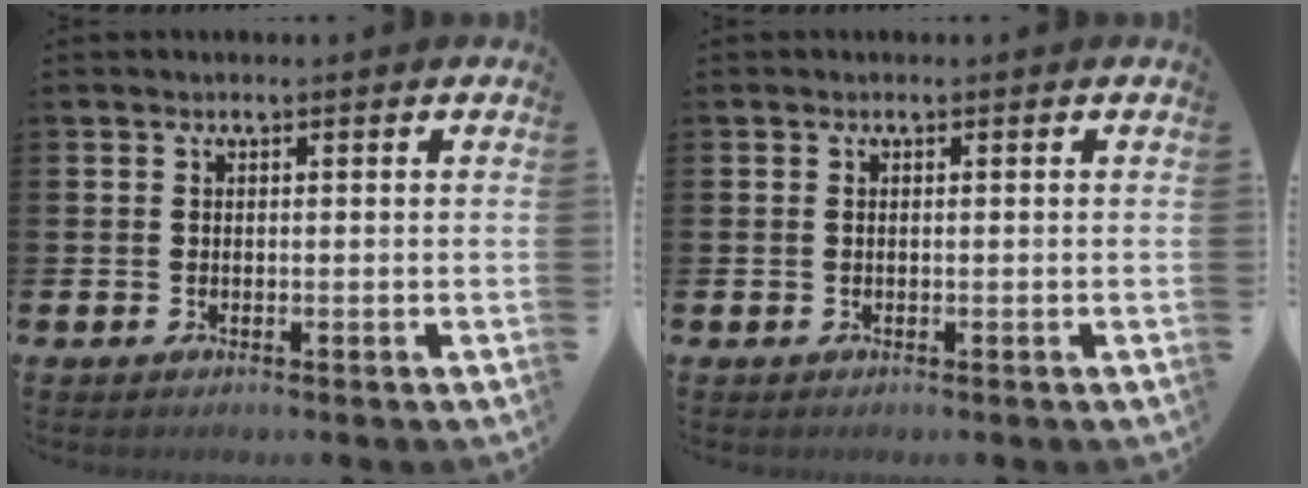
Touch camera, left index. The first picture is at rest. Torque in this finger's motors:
{"motor_torque": [0.00, 0.11, -0.01, -0.01]}